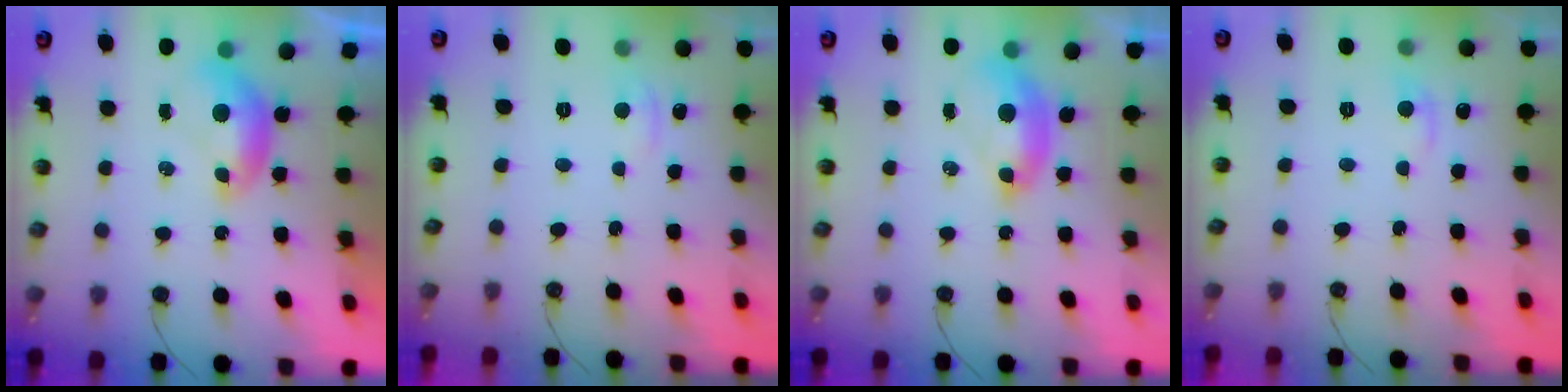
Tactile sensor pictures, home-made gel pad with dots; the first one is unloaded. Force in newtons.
{"total": 0.8, "press": 0.2, "slide": 0.8}
{"total": 2.6, "press": 2.5, "slide": 0.5}
{"total": 1.8, "press": 1.5, "slide": 0.9}